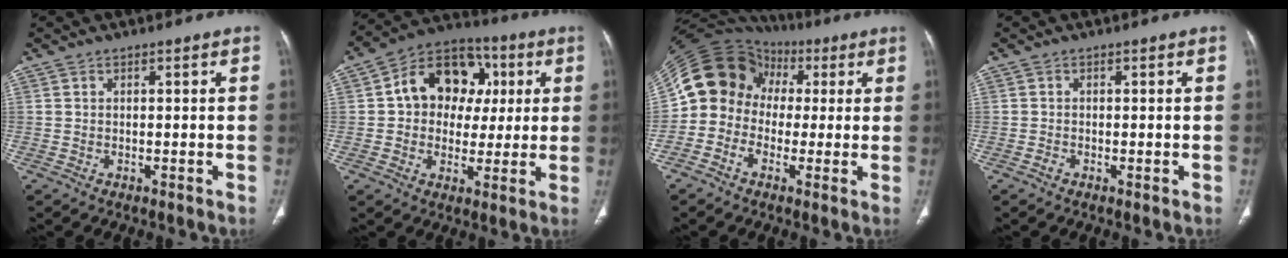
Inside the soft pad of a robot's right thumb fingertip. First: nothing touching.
{"total": 15.1, "force": [2.7, 12.0, 8.8], "torque": [-0.094, 0.018, 0.035]}
{"total": 14.3, "force": [1.2, 12.5, 6.7], "torque": [-0.107, 0.046, 0.014]}
{"total": 0.7, "force": [-0.4, 0.4, 0.4], "torque": [-0.010, -0.001, -0.010]}